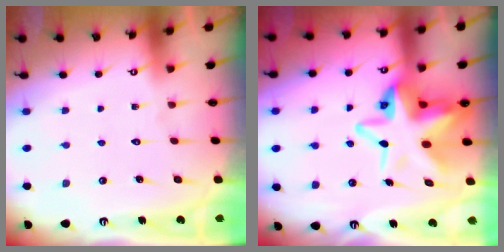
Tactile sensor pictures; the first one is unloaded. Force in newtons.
{"total": 14.7, "press": 14.5, "slide": 2.2}